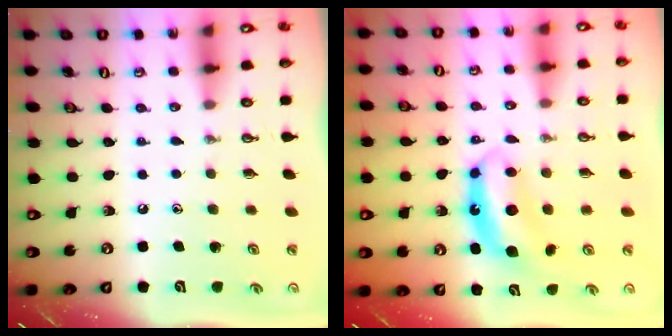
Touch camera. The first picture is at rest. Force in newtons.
{"total": 6.9, "press": 6.9, "slide": 0.4}